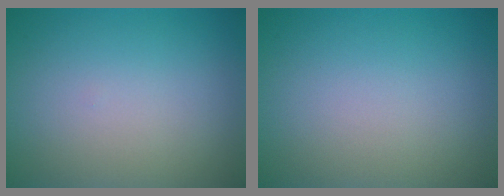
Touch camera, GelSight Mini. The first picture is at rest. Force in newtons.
{"total": 0.0}